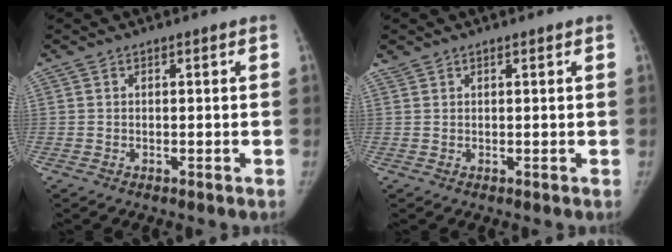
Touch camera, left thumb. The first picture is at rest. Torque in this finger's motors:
{"motor_torque": [-0.07, -0.10, -0.08, 0.61, -0.02]}